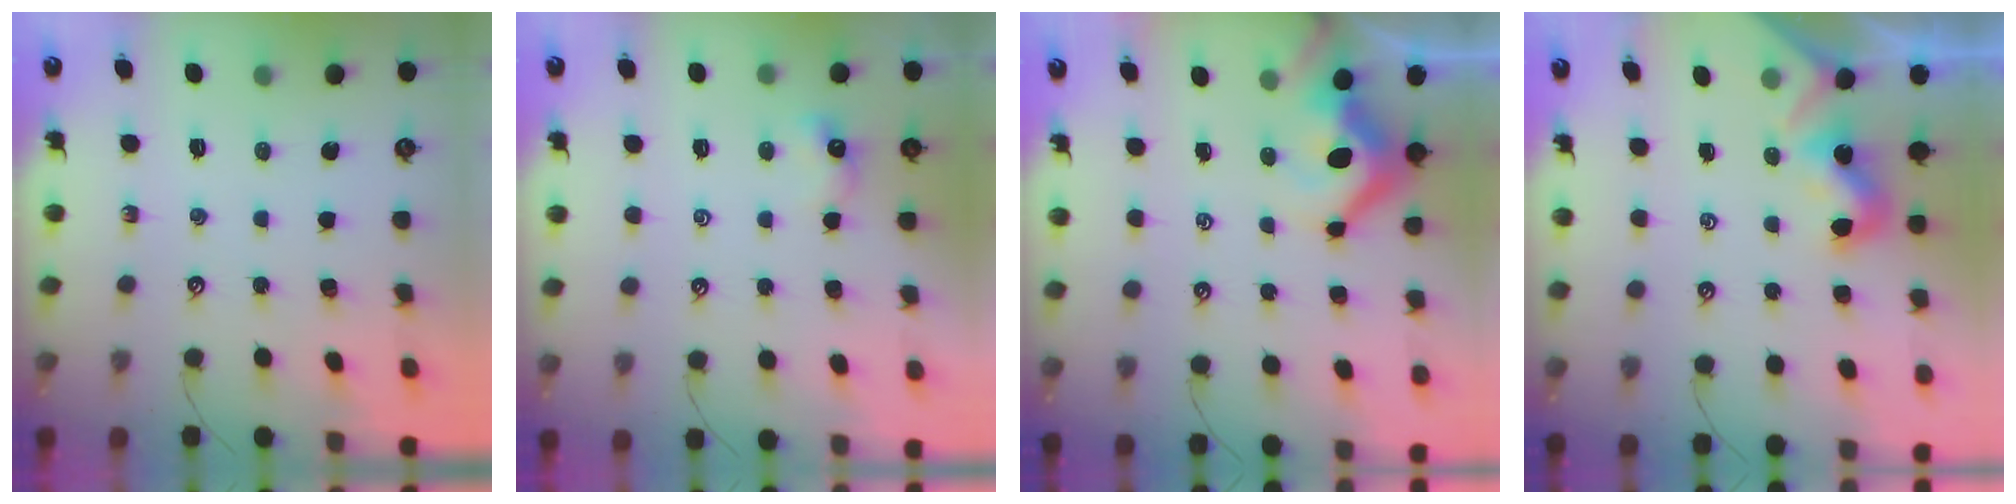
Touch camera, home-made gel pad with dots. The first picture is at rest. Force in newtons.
{"total": 0.9, "press": 0.9, "slide": 0.2}
{"total": 7.2, "press": 7.1, "slide": 1.3}
{"total": 1.8, "press": 1.8, "slide": 0.1}